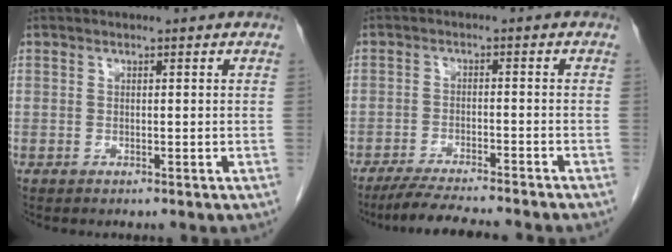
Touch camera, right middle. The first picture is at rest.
{"total": 9.5, "force": [-8.5, 0.1, 4.4], "torque": [-0.065, -0.021, -0.132]}